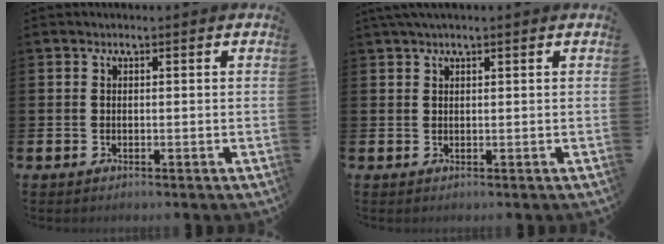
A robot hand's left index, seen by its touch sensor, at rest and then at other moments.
{"total": 1.4, "force": [1.2, 0.0, 0.8], "torque": [-0.022, 0.005, 0.022]}